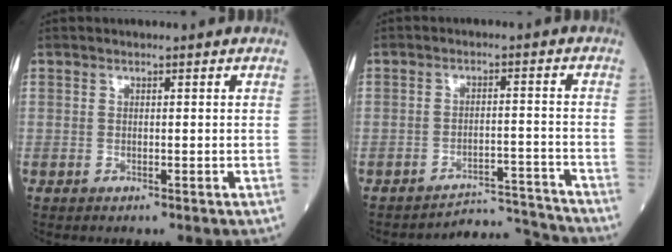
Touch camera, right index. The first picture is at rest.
{"total": 7.4, "force": [-7.0, -1.4, -1.9], "torque": [0.034, 0.017, -0.106]}